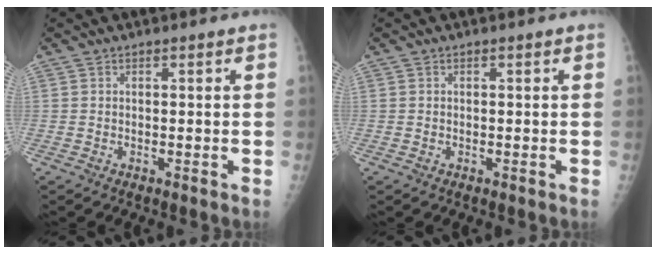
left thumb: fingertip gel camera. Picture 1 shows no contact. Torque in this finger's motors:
{"motor_torque": [-0.34, 0.10, -0.15, -0.16, 0.00]}